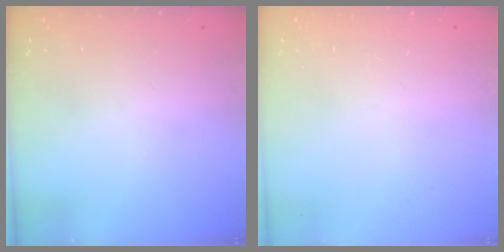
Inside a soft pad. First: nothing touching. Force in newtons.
{"total": 0.0}